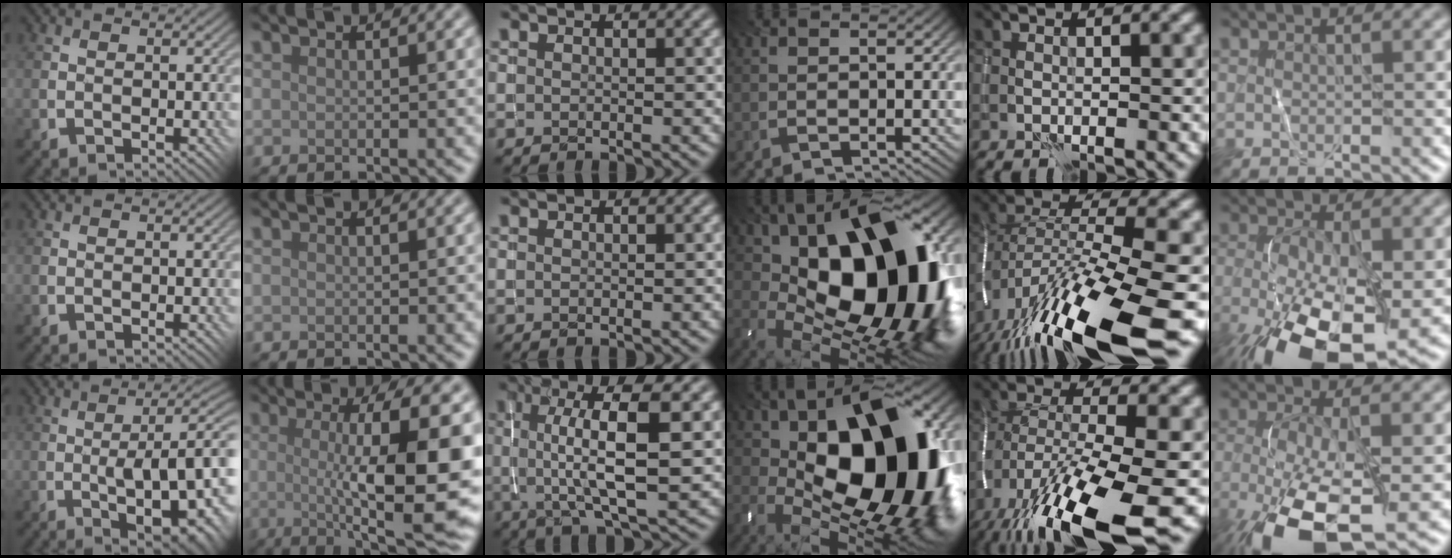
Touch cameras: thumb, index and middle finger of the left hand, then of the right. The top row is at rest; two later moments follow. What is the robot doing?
{"motion": "wrap", "object": "thread"}